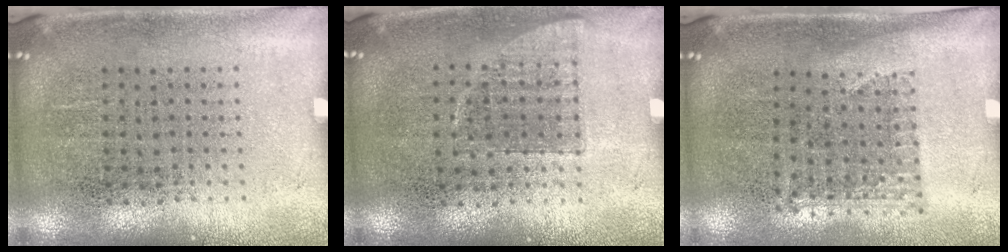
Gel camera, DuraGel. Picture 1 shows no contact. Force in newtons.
{"total": 0.7, "press": 0.6, "slide": 0.2}
{"total": 1.1, "press": 0.9, "slide": 0.6}